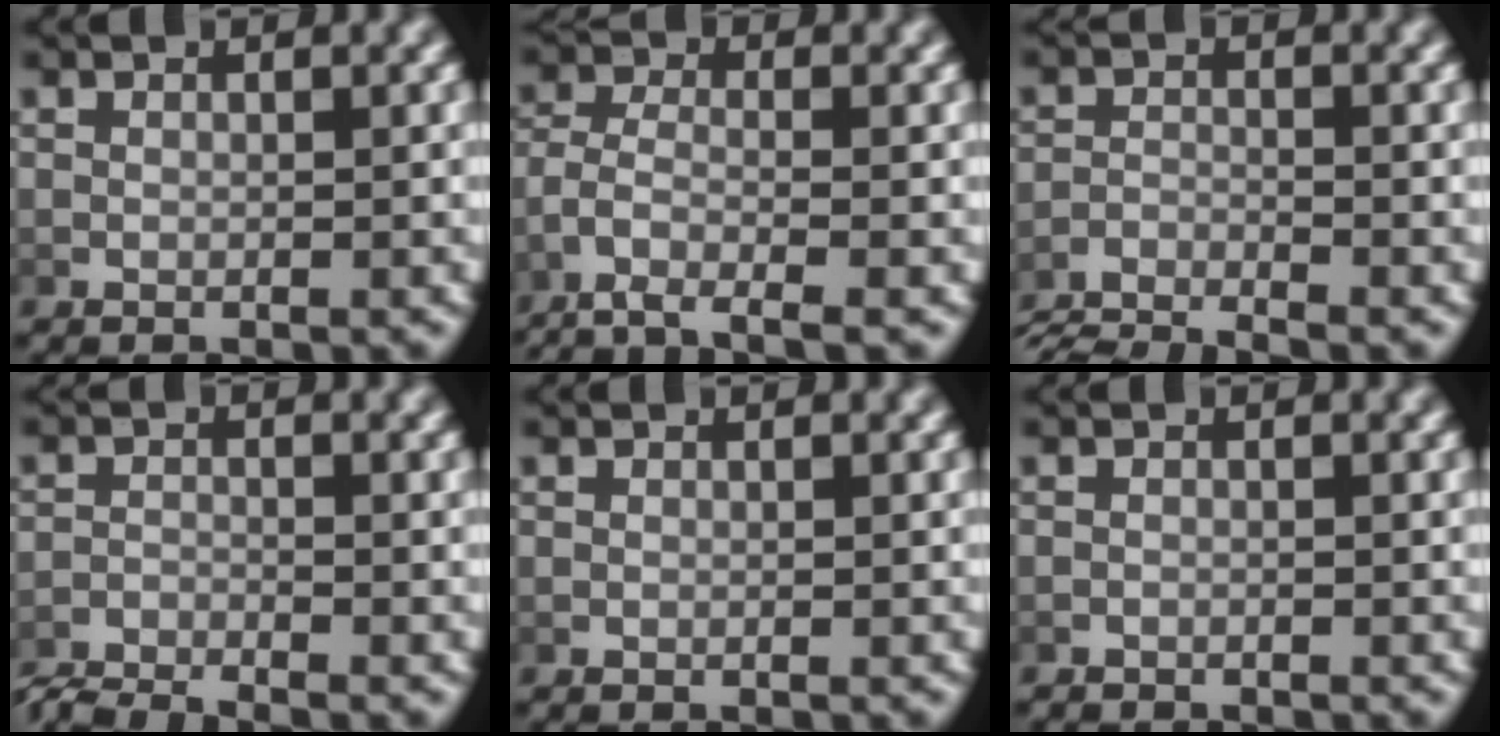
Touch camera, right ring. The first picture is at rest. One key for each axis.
{"total": 4.9, "fx": -2.8, "fy": 2.3, "fz": 3.3, "tx": -0.088, "ty": -0.030, "tz": -0.031}
{"total": 6.5, "fx": -6.1, "fy": 1.6, "fz": 1.5, "tx": -0.023, "ty": -0.022, "tz": -0.093}
{"total": 3.5, "fx": -3.4, "fy": 0.7, "fz": 0.5, "tx": -0.008, "ty": -0.011, "tz": -0.059}
{"total": 0.0}
{"total": 0.7, "fx": -0.7, "fy": -0.1, "fz": -0.1, "tx": -0.003, "ty": -0.007, "tz": -0.008}